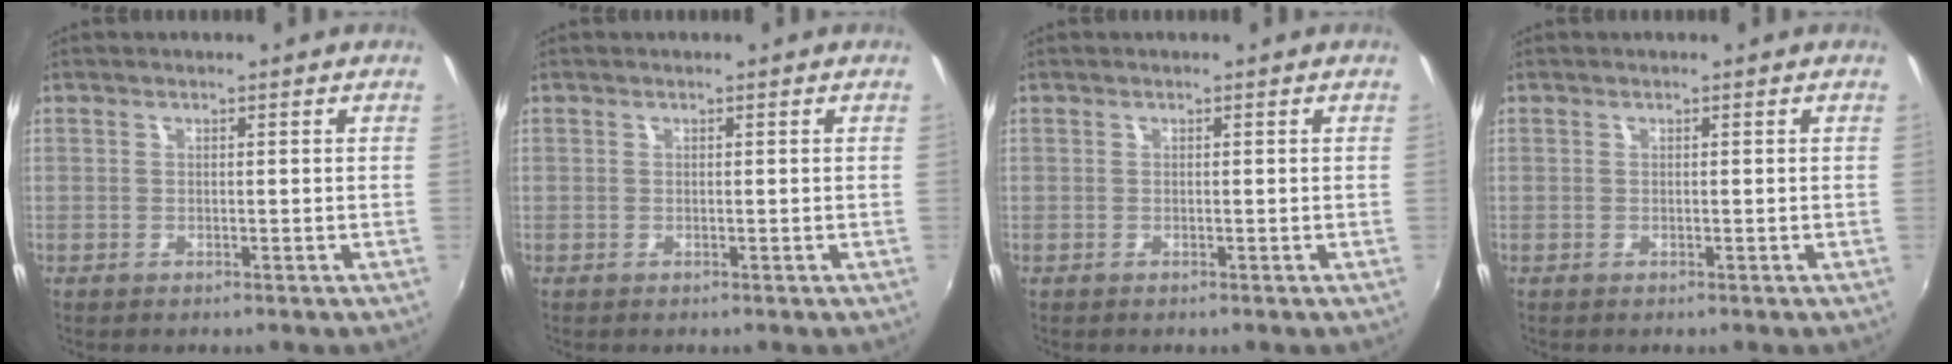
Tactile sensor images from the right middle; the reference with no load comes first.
{"total": 0.0}
{"total": 0.0}
{"total": 0.0}